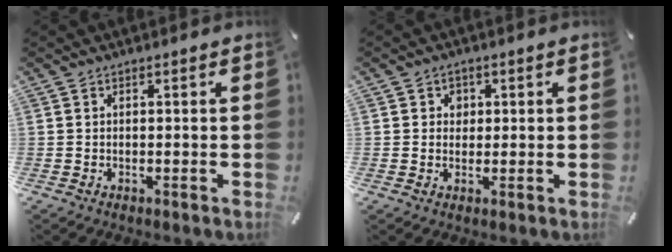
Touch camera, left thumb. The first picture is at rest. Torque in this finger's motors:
{"motor_torque": [0.20, -0.35, 0.02, 0.09, -0.02]}